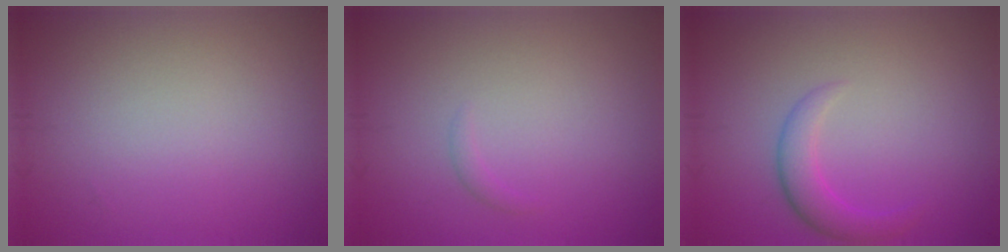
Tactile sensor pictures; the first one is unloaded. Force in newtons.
{"total": 0.6, "press": 0.6, "slide": 0.0}
{"total": 2.5, "press": 2.5, "slide": 0.1}